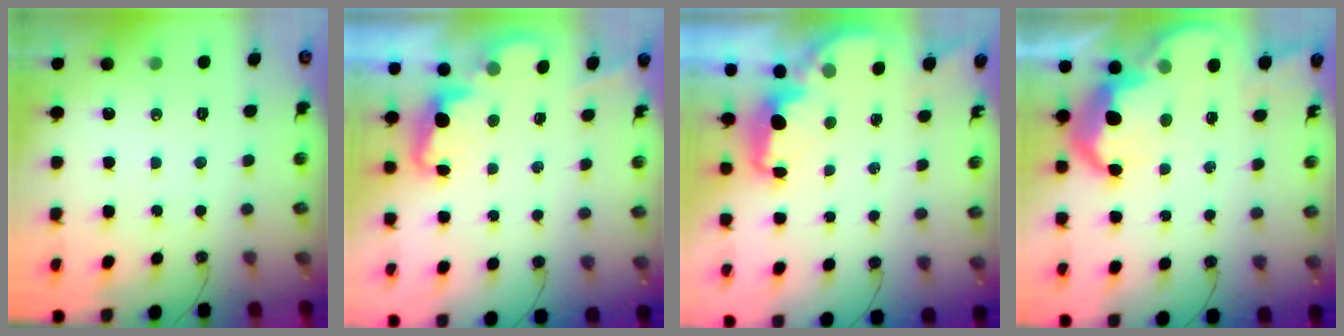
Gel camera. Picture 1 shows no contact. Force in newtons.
{"total": 2.3, "press": 2.2, "slide": 0.5}
{"total": 3.3, "press": 3.3, "slide": 0.6}
{"total": 11.1, "press": 11.0, "slide": 0.7}